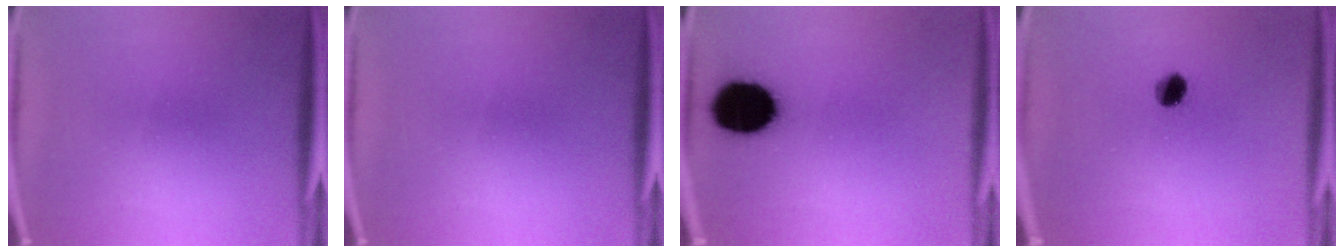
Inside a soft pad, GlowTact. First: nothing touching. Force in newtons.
{"total": 0.0}
{"total": 15.9}
{"total": 4.0}